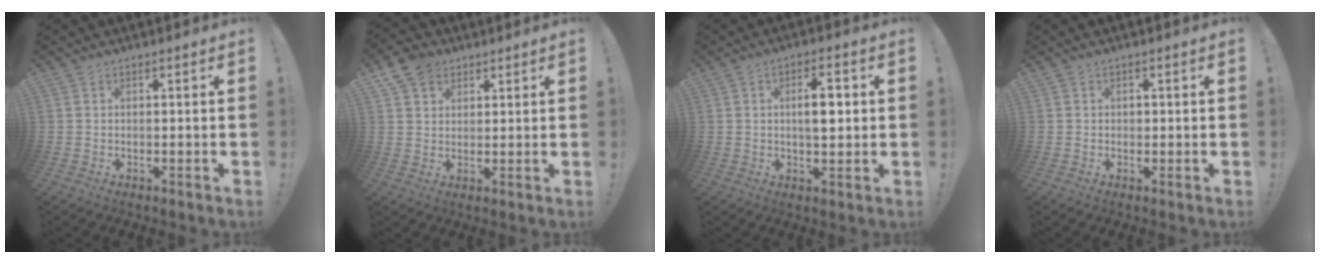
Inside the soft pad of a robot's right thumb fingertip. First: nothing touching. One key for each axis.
{"total": 7.4, "fx": 4.2, "fy": 5.4, "fz": 2.7, "tx": -0.047, "ty": -0.014, "tz": 0.085}
{"total": 6.4, "fx": 0.7, "fy": 2.5, "fz": 5.8, "tx": -0.089, "ty": 0.004, "tz": 0.006}
{"total": 0.8, "fx": -0.1, "fy": 0.7, "fz": 0.2, "tx": 0.004, "ty": -0.001, "tz": -0.004}